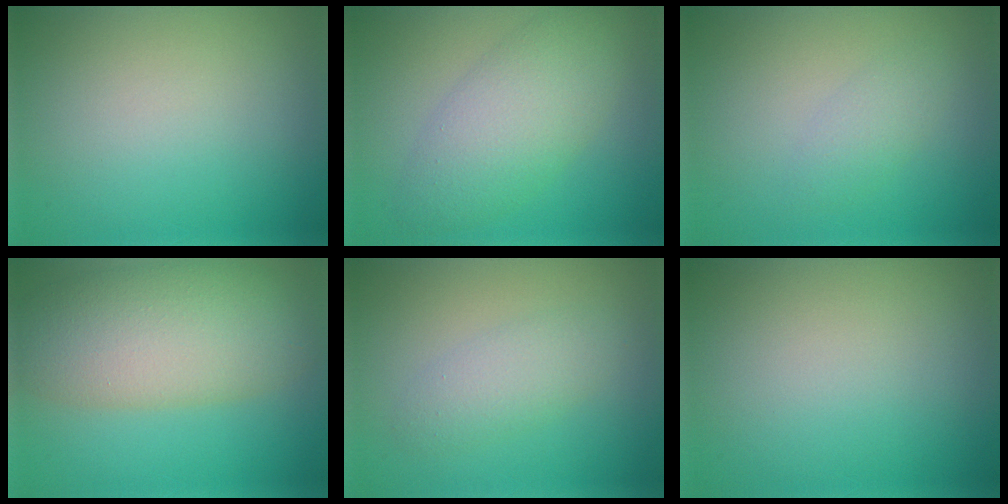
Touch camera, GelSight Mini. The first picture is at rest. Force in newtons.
{"total": 5.7, "press": 5.7, "slide": 0.1}
{"total": 1.6, "press": 1.6, "slide": 0.0}
{"total": 8.3, "press": 8.3, "slide": 0.5}
{"total": 2.4, "press": 2.4, "slide": 0.2}
{"total": 0.0}